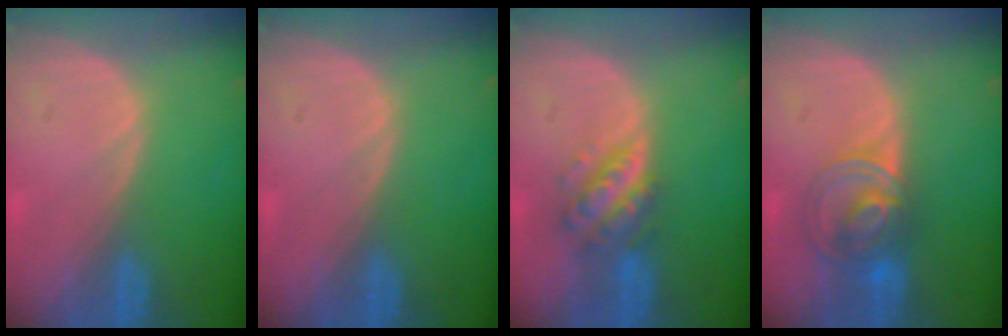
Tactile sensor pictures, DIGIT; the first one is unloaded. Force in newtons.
{"total": 0.0}
{"total": 5.5, "press": 5.1, "slide": 2.0}
{"total": 7.3, "press": 6.3, "slide": 3.7}